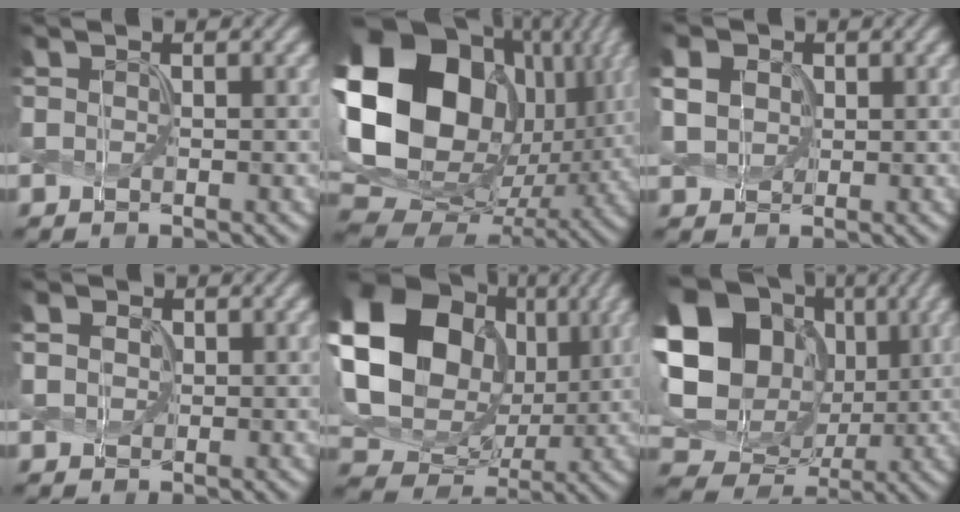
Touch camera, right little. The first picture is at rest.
{"total": 21.7, "force": [5.2, 16.5, 13.1], "torque": [-0.288, 0.010, 0.116]}
{"total": 4.9, "force": [2.1, 3.7, 2.4], "torque": [-0.081, 0.019, 0.029]}
{"total": 2.8, "force": [1.4, 2.1, 1.4], "torque": [-0.032, 0.014, 0.008]}
{"total": 20.0, "force": [5.3, 16.0, 10.7], "torque": [-0.253, 0.020, 0.100]}
{"total": 18.4, "force": [4.9, 14.7, 9.8], "torque": [-0.237, 0.030, 0.093]}